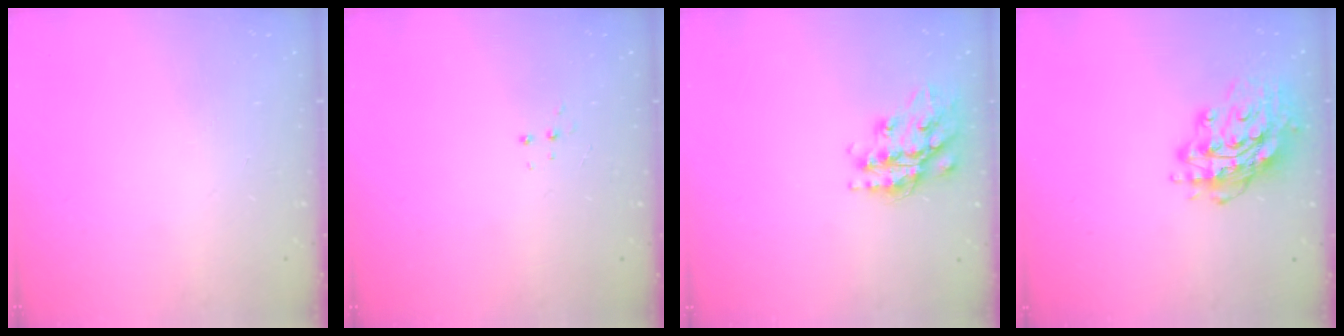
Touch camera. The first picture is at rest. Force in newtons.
{"total": 4.2, "press": 4.2, "slide": 0.5}
{"total": 16.9, "press": 16.9, "slide": 1.2}
{"total": 15.5, "press": 15.5, "slide": 1.5}